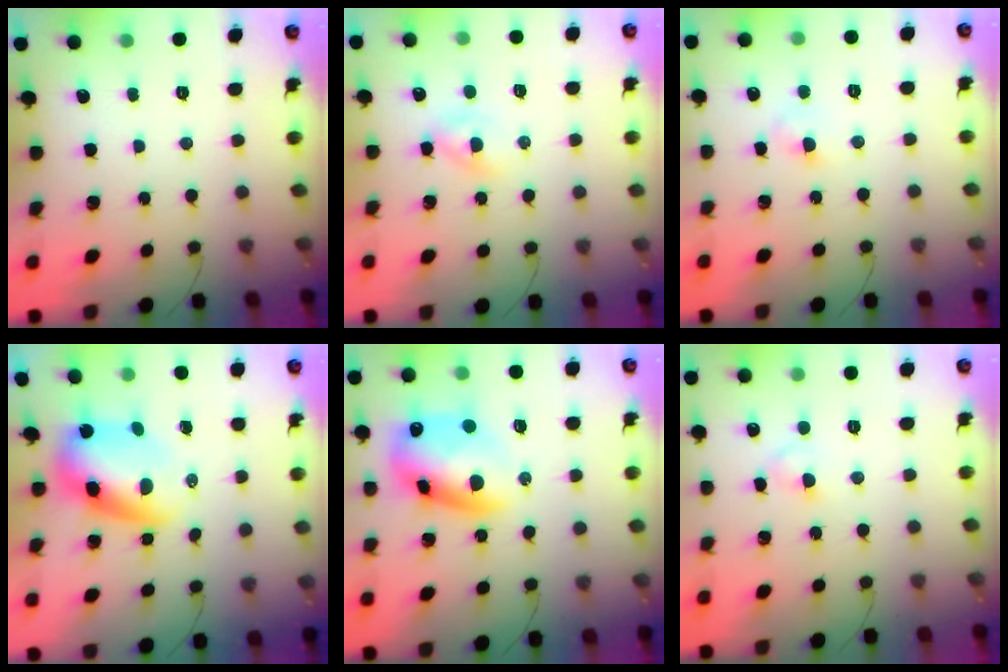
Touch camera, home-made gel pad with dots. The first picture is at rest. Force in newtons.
{"total": 2.2, "press": 2.0, "slide": 1.0}
{"total": 3.7, "press": 3.5, "slide": 1.2}
{"total": 7.7, "press": 7.4, "slide": 2.0}
{"total": 13.4, "press": 13.0, "slide": 3.2}
{"total": 2.7, "press": 2.4, "slide": 1.1}